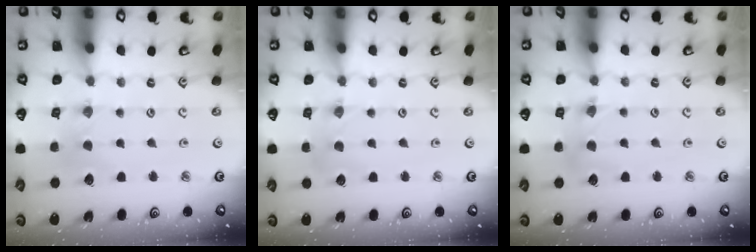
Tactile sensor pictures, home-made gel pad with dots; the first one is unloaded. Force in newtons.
{"total": 1.9, "press": 1.9, "slide": 0.3}
{"total": 3.9, "press": 3.9, "slide": 0.4}